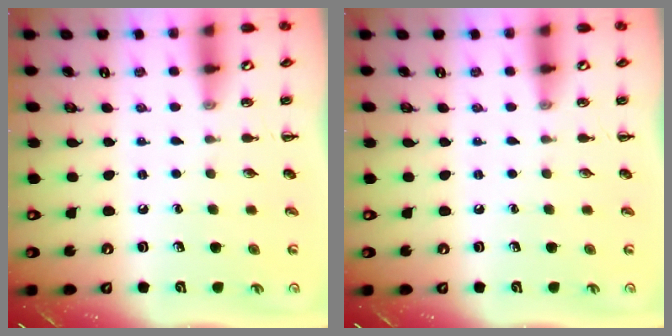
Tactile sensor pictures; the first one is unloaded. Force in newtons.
{"total": 0.0}